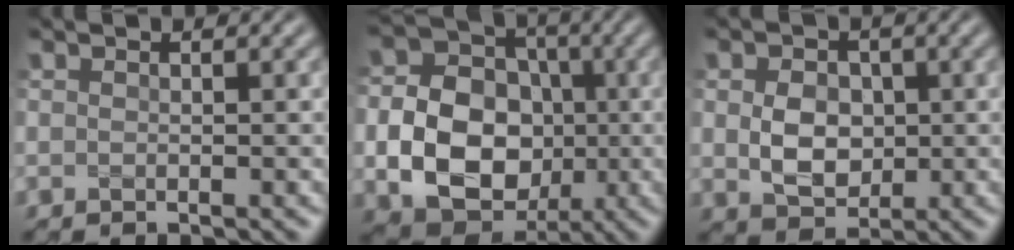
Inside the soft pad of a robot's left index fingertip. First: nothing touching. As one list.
[{"total": 9.9, "force": [-1.7, 7.8, 5.8], "torque": [-0.096, -0.006, -0.040]}, {"total": 4.1, "force": [0.1, 3.2, 2.6], "torque": [-0.053, -0.006, 0.001]}]